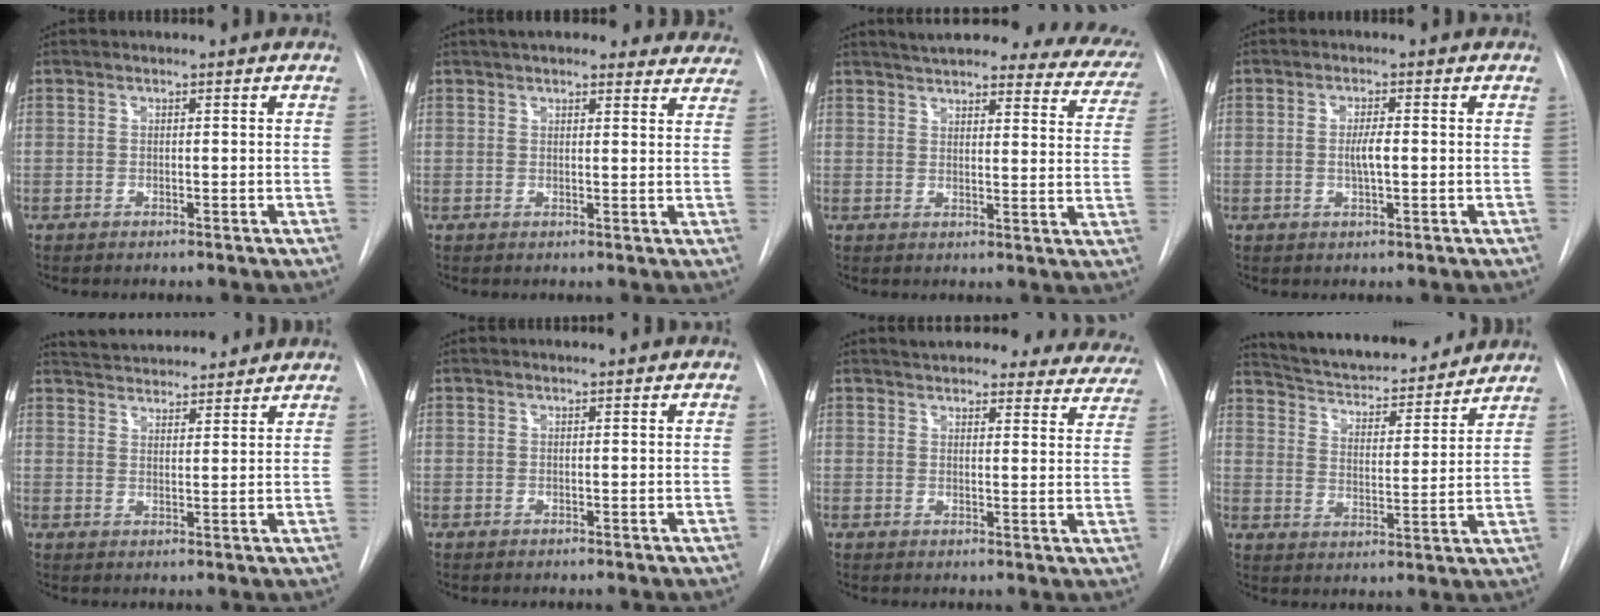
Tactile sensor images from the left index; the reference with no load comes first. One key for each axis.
{"total": 17.4, "fx": 15.5, "fy": 4.9, "fz": 6.1, "tx": -0.073, "ty": 0.018, "tz": 0.179}
{"total": 22.3, "fx": 20.0, "fy": 5.2, "fz": 8.3, "tx": -0.103, "ty": -0.036, "tz": 0.221}
{"total": 2.6, "fx": -0.1, "fy": 0.4, "fz": 2.6, "tx": -0.050, "ty": -0.001, "tz": -0.002}
{"total": 12.7, "fx": 11.9, "fy": 2.5, "fz": 3.5, "tx": -0.052, "ty": 0.025, "tz": 0.173}
{"total": 1.5, "fx": 1.5, "fy": -0.1, "fz": 0.4, "tx": -0.006, "ty": 0.008, "tz": 0.021}
{"total": 21.9, "fx": 20.3, "fy": 6.0, "fz": 5.8, "tx": -0.075, "ty": -0.027, "tz": 0.229}
{"total": 19.3, "fx": 17.7, "fy": 3.9, "fz": 6.5, "tx": -0.102, "ty": 0.001, "tz": 0.257}